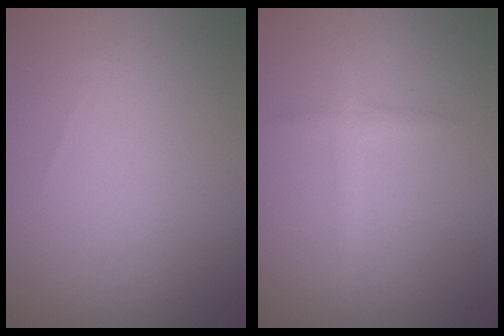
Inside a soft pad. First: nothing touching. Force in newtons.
{"total": 1.5, "press": 1.5, "slide": 0.1}